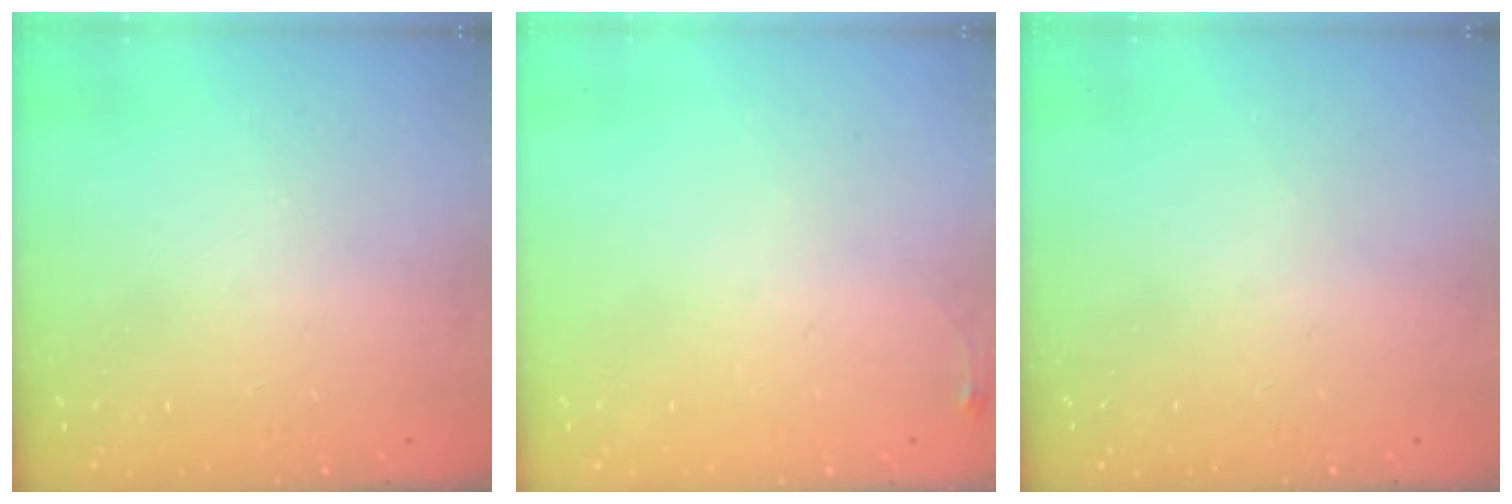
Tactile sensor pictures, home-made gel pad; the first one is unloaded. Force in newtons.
{"total": 3.4, "press": 3.4, "slide": 0.5}
{"total": 12.1, "press": 3.1, "slide": 11.7}